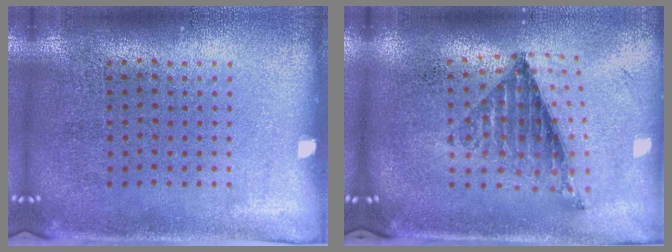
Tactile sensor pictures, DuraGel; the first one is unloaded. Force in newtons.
{"total": 0.8, "press": 0.8, "slide": 0.2}